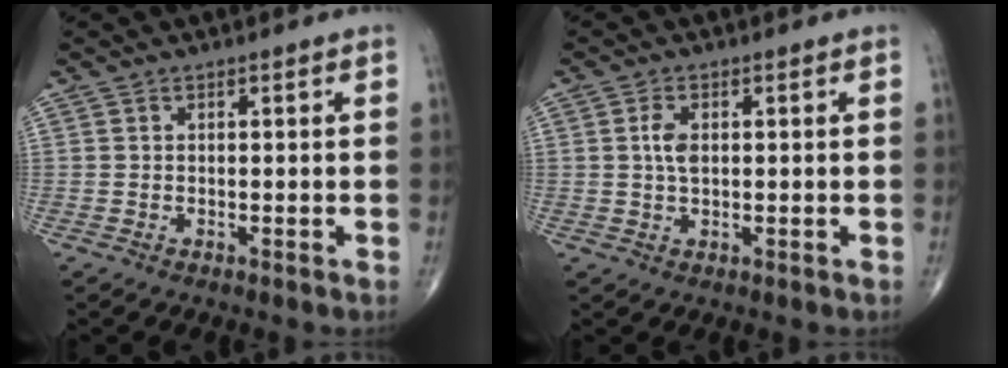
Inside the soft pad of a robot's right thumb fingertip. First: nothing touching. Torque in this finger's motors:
{"motor_torque": [0.70, 0.42, 0.48, -0.02, 0.05]}